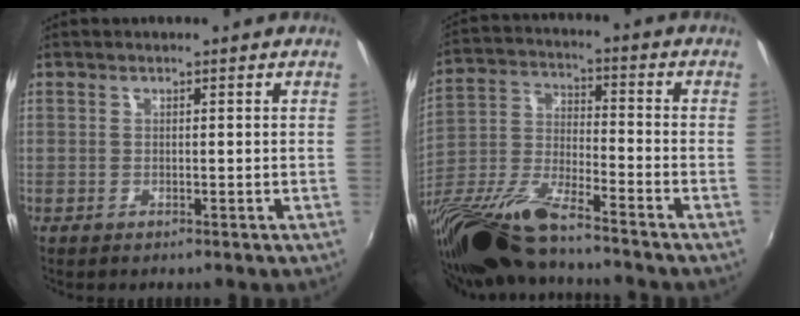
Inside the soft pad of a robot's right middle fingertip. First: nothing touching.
{"total": 17.5, "force": [-13.7, 2.5, 10.5], "torque": [-0.219, -0.043, -0.266]}